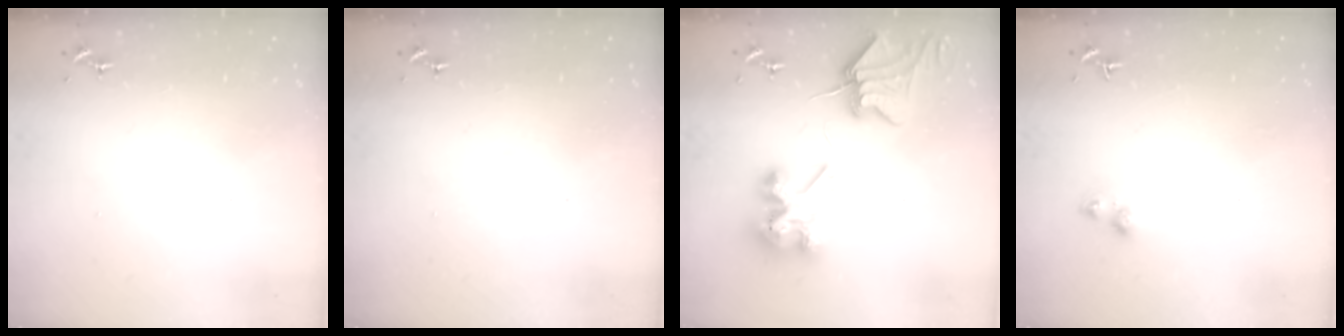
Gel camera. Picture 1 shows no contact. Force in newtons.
{"total": 0.0}
{"total": 10.9, "press": 10.8, "slide": 1.6}
{"total": 4.4, "press": 4.4, "slide": 0.3}